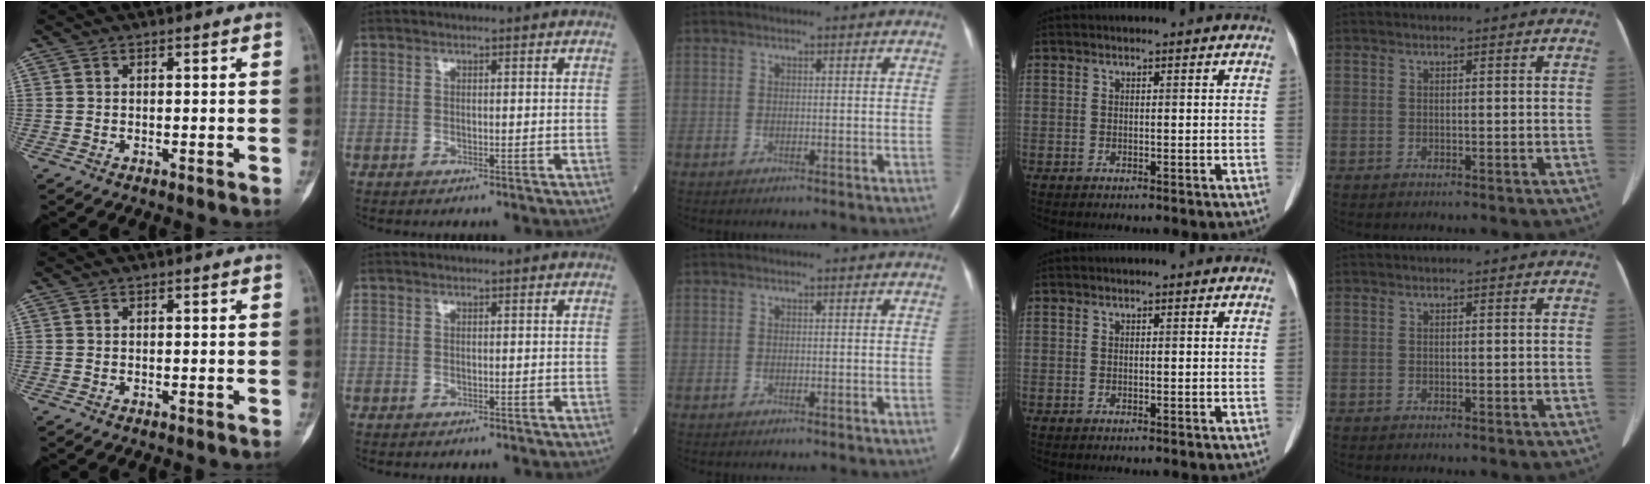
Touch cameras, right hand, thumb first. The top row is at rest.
{}